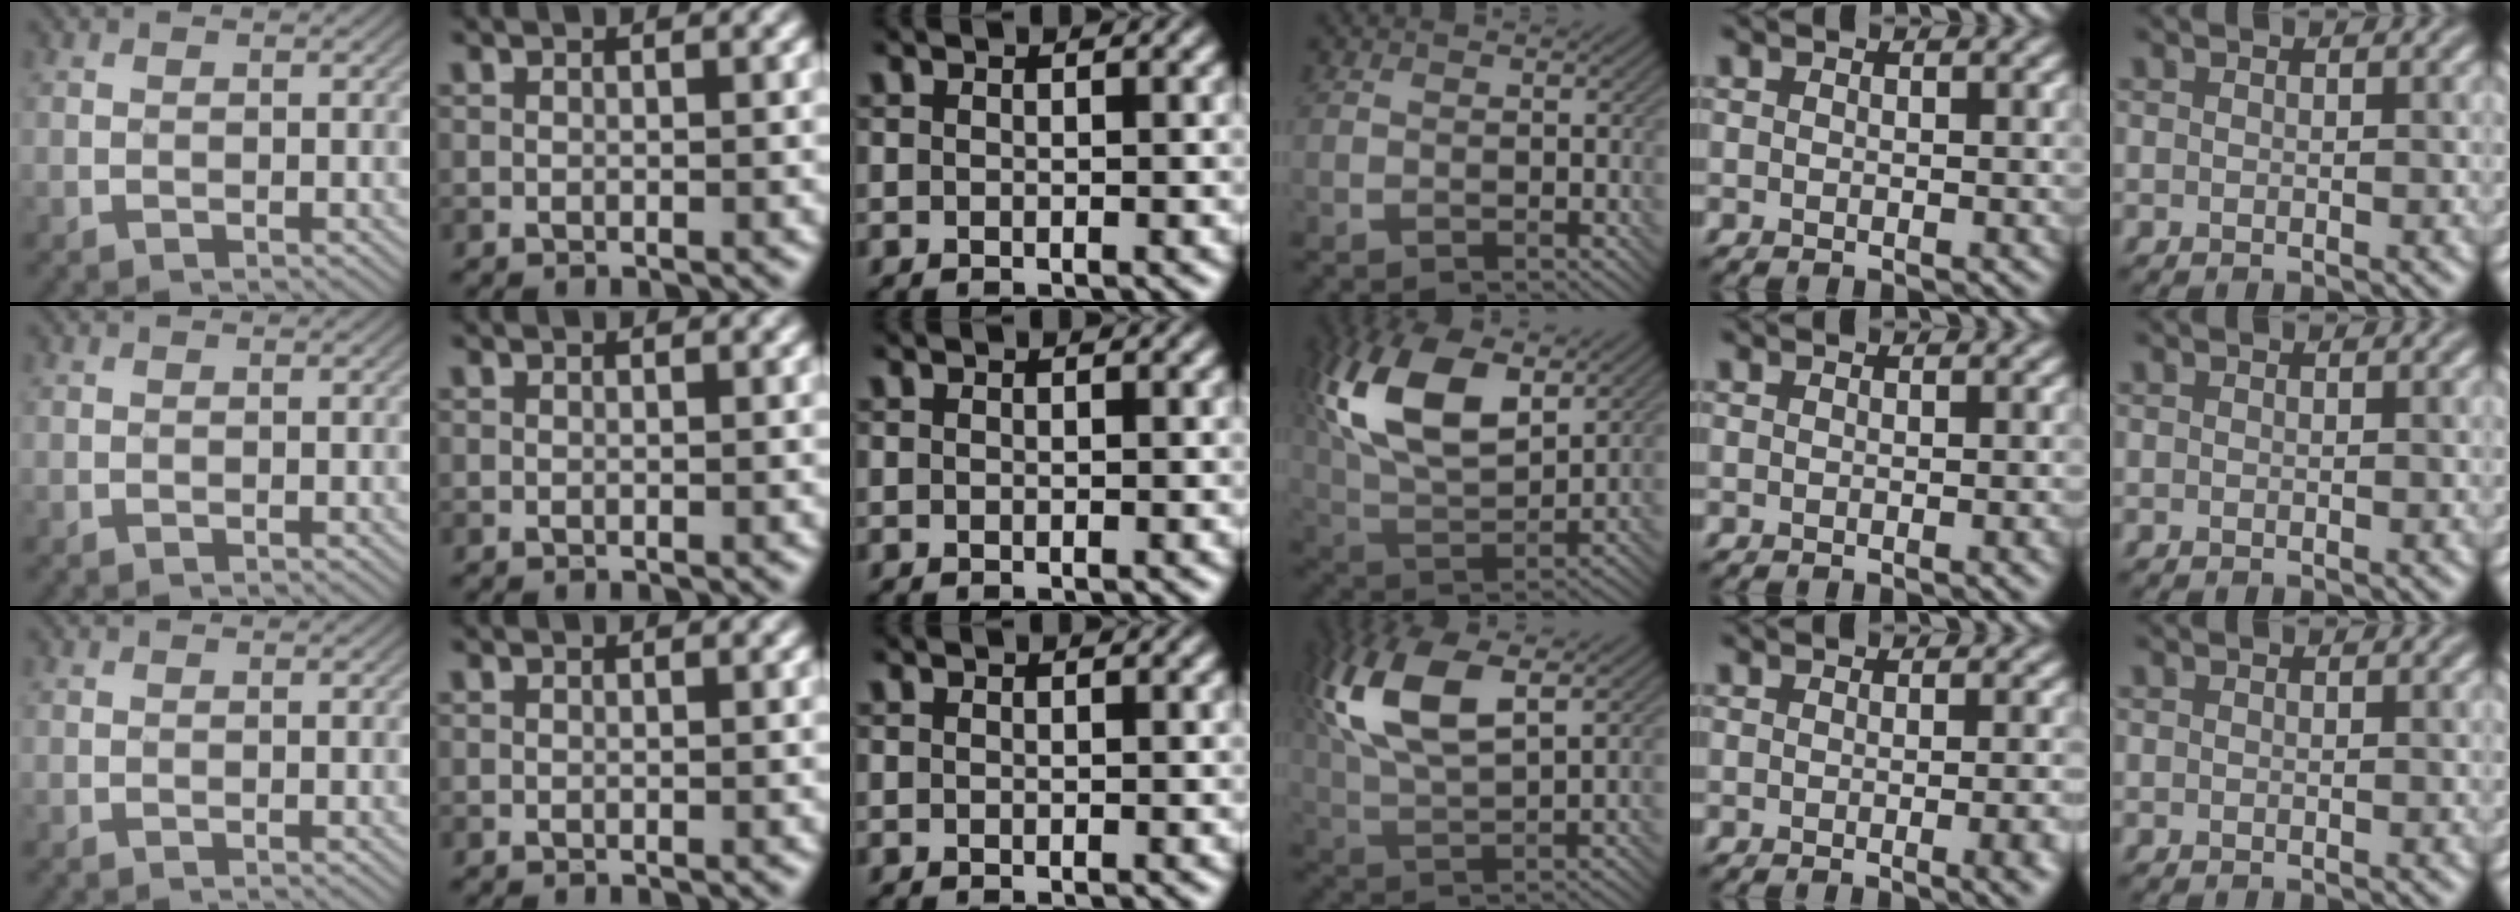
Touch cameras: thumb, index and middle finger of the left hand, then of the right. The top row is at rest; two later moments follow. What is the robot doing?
{"motion": "insert", "object": "bottle cap"}